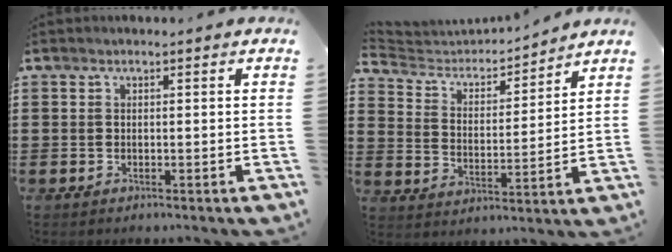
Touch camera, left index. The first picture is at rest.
{"total": 3.7, "force": [3.4, 1.2, 0.3], "torque": [-0.034, -0.028, 0.051]}